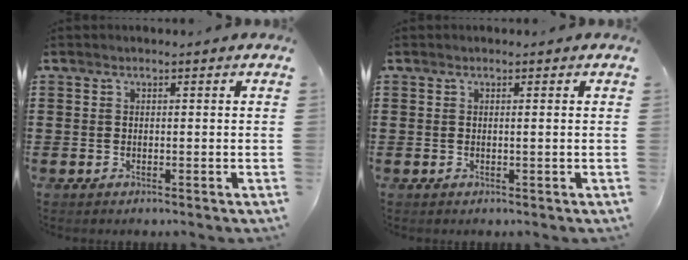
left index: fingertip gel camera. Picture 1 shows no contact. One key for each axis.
{"total": 0.7, "fx": 0.1, "fy": -0.2, "fz": 0.6, "tx": -0.011, "ty": -0.004, "tz": 0.002}